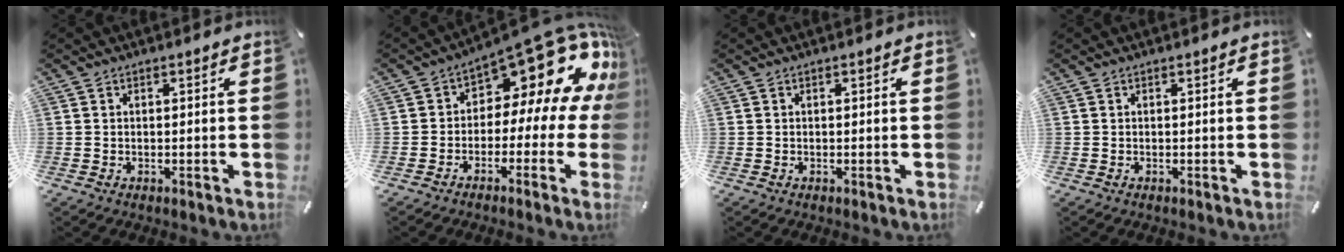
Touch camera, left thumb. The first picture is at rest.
{"total": 16.4, "force": [8.7, 8.7, 10.8], "torque": [-0.137, -0.074, 0.142]}
{"total": 0.0}
{"total": 0.0}